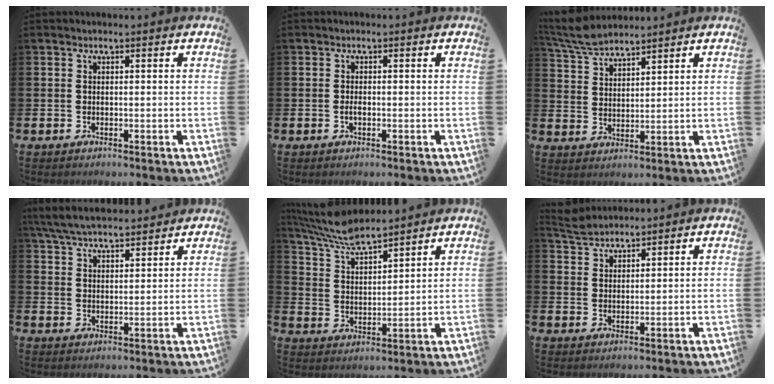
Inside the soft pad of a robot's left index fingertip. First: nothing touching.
{"total": 1.0, "force": [-0.3, 0.4, 0.8], "torque": [-0.015, -0.001, -0.006]}
{"total": 6.0, "force": [5.7, 1.0, 1.5], "torque": [-0.052, -0.021, 0.106]}
{"total": 6.0, "force": [5.8, 0.9, 1.4], "torque": [-0.053, -0.024, 0.107]}
{"total": 7.2, "force": [6.7, 1.1, 2.3], "torque": [-0.073, -0.035, 0.123]}
{"total": 3.9, "force": [3.8, 0.7, 0.2], "torque": [-0.012, -0.014, 0.072]}